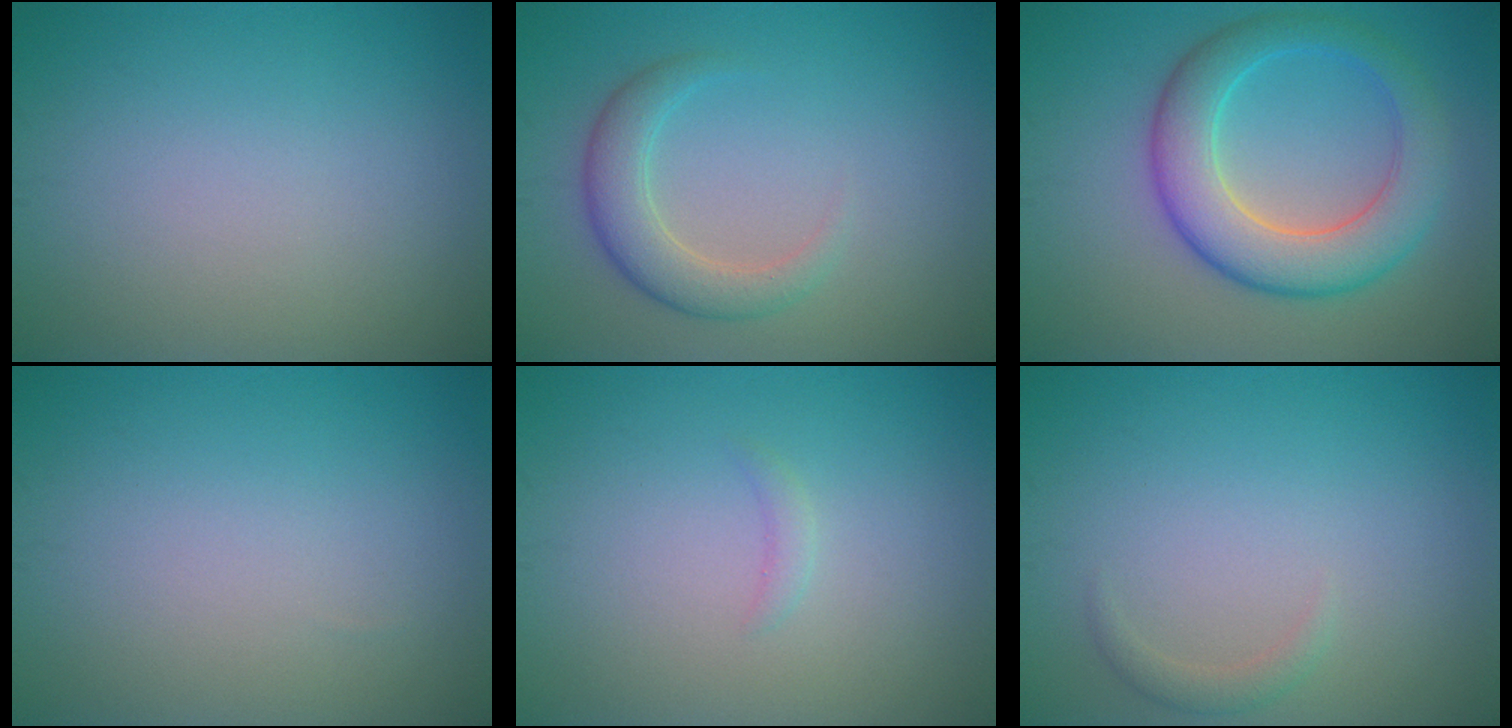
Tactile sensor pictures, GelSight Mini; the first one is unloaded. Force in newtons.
{"total": 3.4, "press": 3.4, "slide": 0.2}
{"total": 7.1, "press": 7.1, "slide": 0.2}
{"total": 0.0}
{"total": 0.7, "press": 0.7, "slide": 0.1}
{"total": 1.1, "press": 1.1, "slide": 0.1}